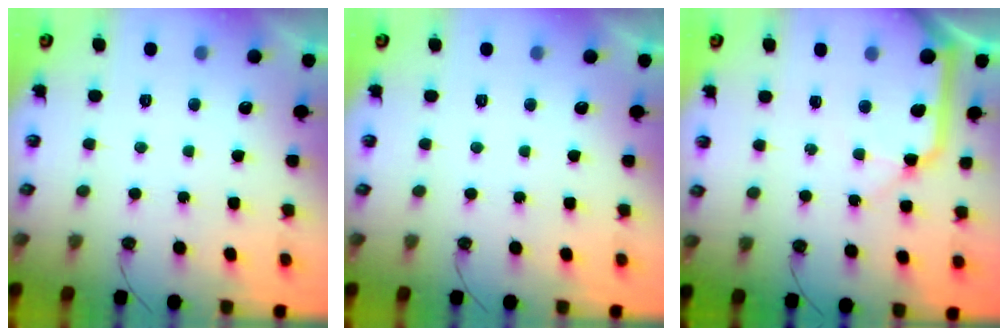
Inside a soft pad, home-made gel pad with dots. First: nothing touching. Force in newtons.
{"total": 0.0}
{"total": 12.0, "press": 11.9, "slide": 1.6}